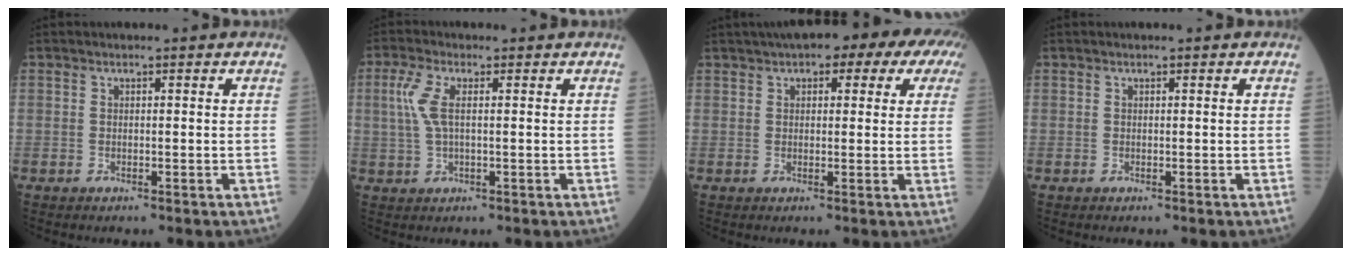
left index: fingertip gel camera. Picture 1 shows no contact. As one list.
[{"total": 4.4, "force": [0.8, 1.4, 4.1], "torque": [-0.112, 0.009, 0.015]}, {"total": 14.1, "force": [8.4, 4.8, 10.2], "torque": [-0.139, 0.055, 0.098]}, {"total": 0.0}]